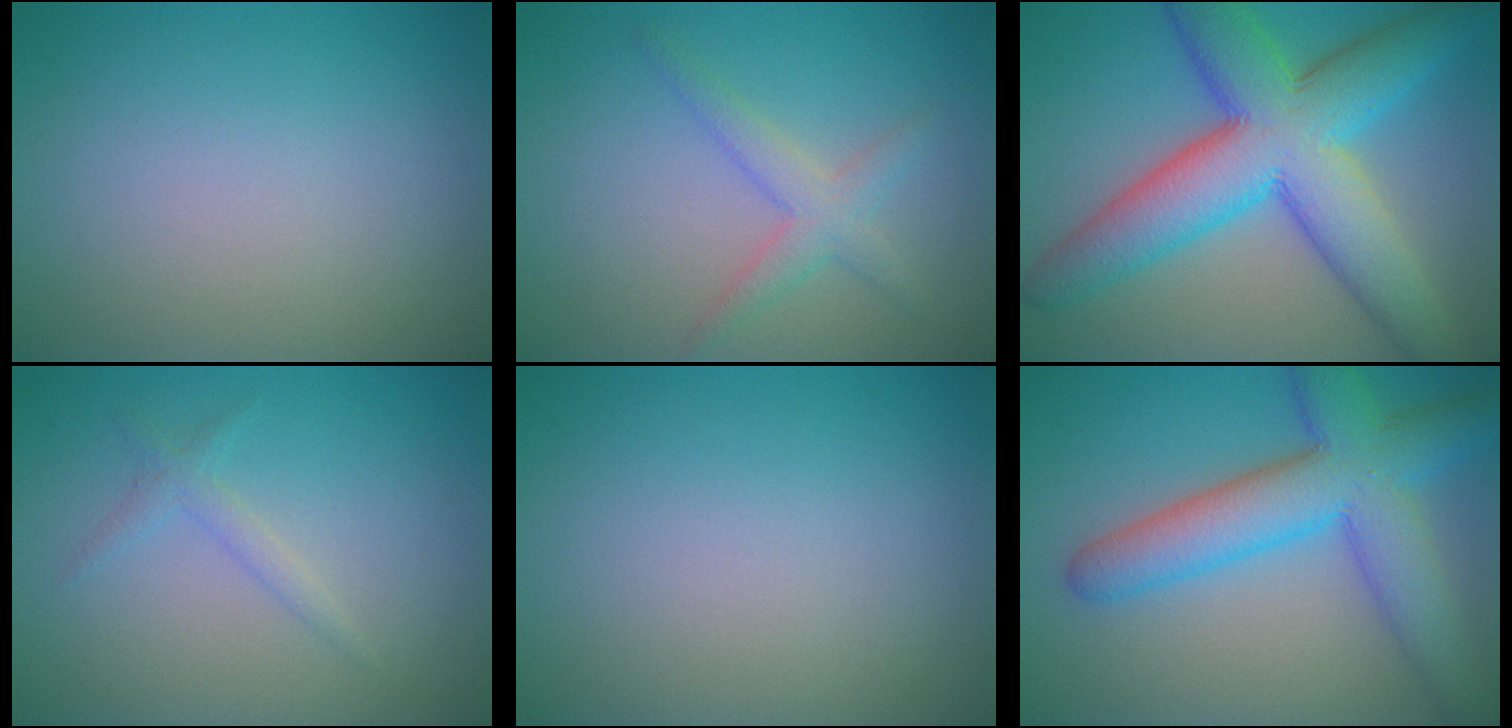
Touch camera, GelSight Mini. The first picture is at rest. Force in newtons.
{"total": 1.9, "press": 1.9, "slide": 0.1}
{"total": 11.5, "press": 11.5, "slide": 0.5}
{"total": 1.3, "press": 1.3, "slide": 0.0}
{"total": 0.0}
{"total": 8.2, "press": 8.2, "slide": 0.3}